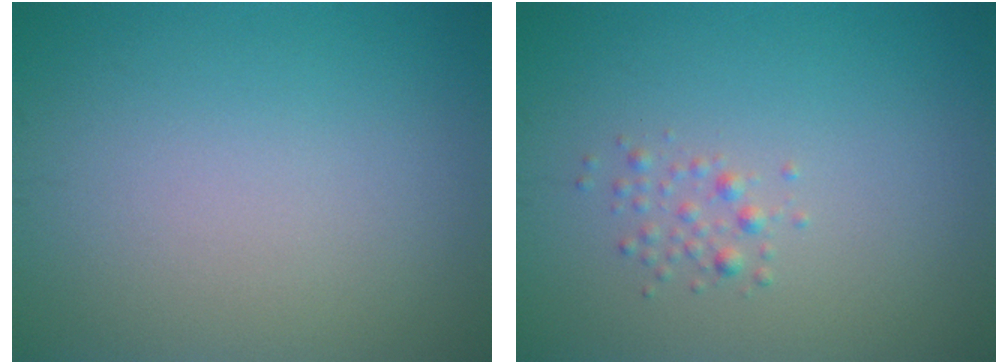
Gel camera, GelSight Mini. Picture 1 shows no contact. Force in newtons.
{"total": 1.2, "press": 1.2, "slide": 0.0}